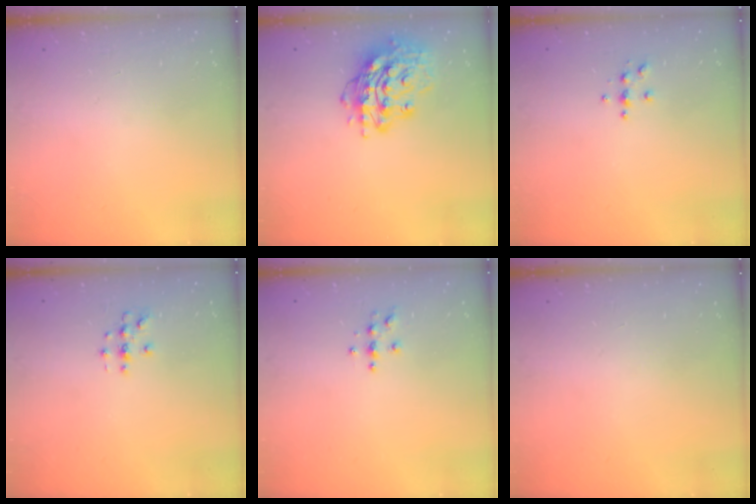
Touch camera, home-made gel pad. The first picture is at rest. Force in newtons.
{"total": 15.5, "press": 15.5, "slide": 1.5}
{"total": 3.8, "press": 3.8, "slide": 0.4}
{"total": 3.0, "press": 3.0, "slide": 0.3}
{"total": 4.0, "press": 3.9, "slide": 0.4}
{"total": 0.0}